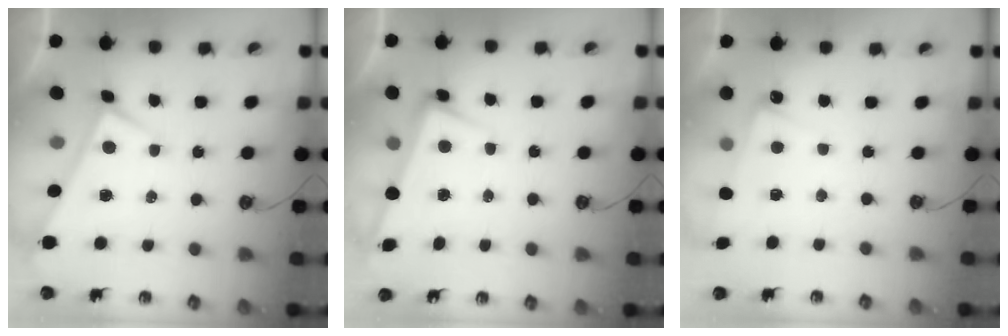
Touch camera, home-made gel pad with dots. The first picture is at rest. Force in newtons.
{"total": 3.1, "press": 3.0, "slide": 1.1}
{"total": 5.8, "press": 5.8, "slide": 0.4}